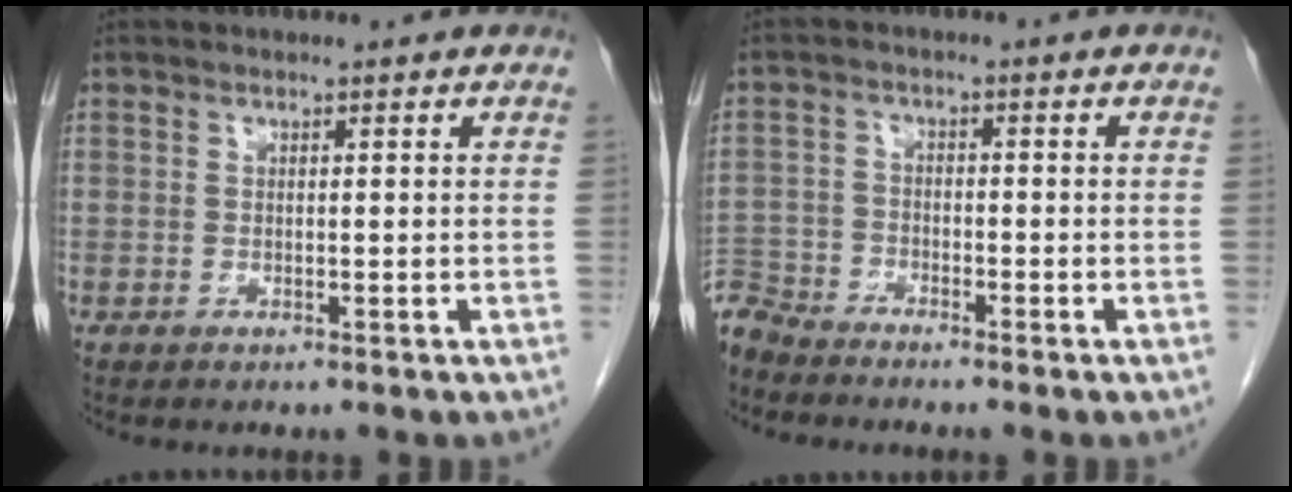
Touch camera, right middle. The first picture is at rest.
{"total": 5.2, "force": [-5.2, 0.7, 0.1], "torque": [0.001, -0.005, -0.102]}